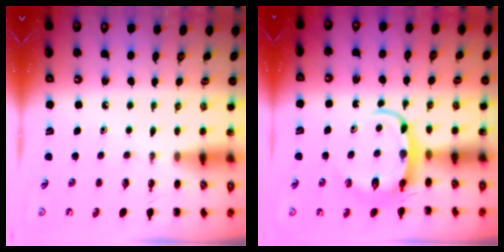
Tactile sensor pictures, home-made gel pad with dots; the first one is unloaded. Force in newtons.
{"total": 6.4, "press": 6.3, "slide": 0.6}